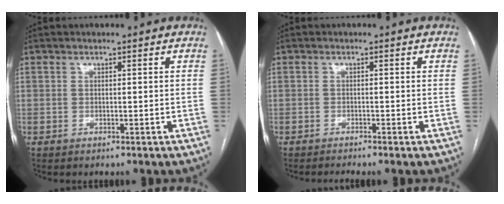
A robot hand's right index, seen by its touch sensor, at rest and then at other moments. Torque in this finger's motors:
{"motor_torque": [0.02, 0.03, 0.00, 0.01]}